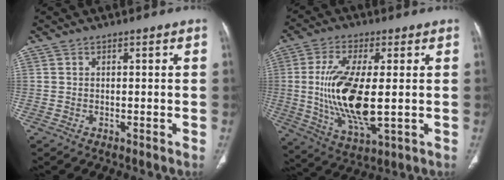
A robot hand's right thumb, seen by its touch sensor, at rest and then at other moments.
{"total": 16.1, "force": [-0.1, 6.0, 14.9], "torque": [-0.307, -0.018, 0.007]}